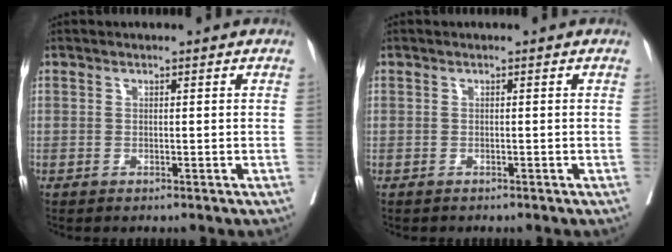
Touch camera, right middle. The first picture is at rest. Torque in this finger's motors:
{"motor_torque": [-0.51, 0.07, -0.12, -0.03]}